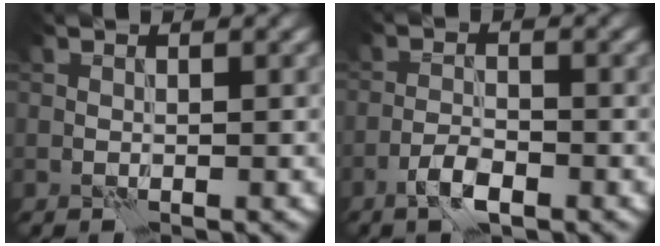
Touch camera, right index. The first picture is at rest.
{"total": 2.7, "force": [-1.7, 0.9, 1.9], "torque": [-0.037, 0.003, -0.037]}